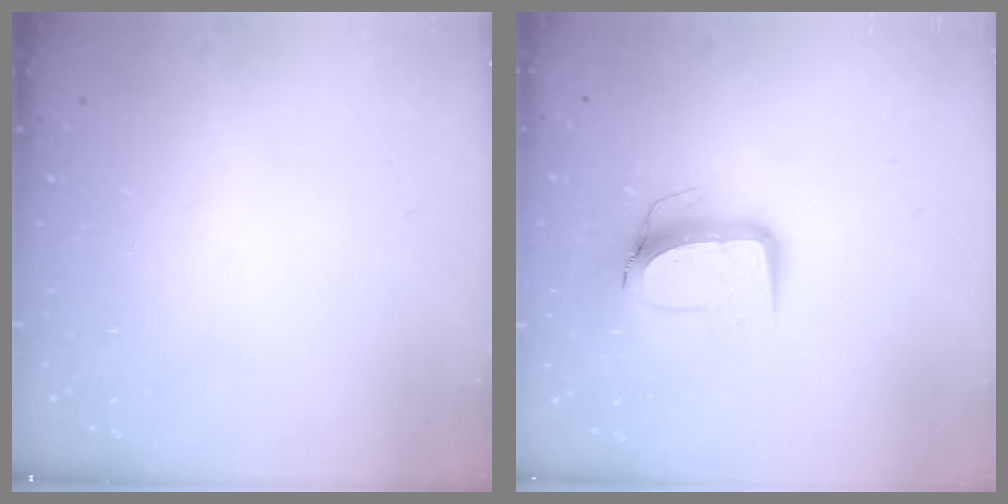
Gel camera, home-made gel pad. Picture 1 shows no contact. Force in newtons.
{"total": 10.5, "press": 10.5, "slide": 0.7}